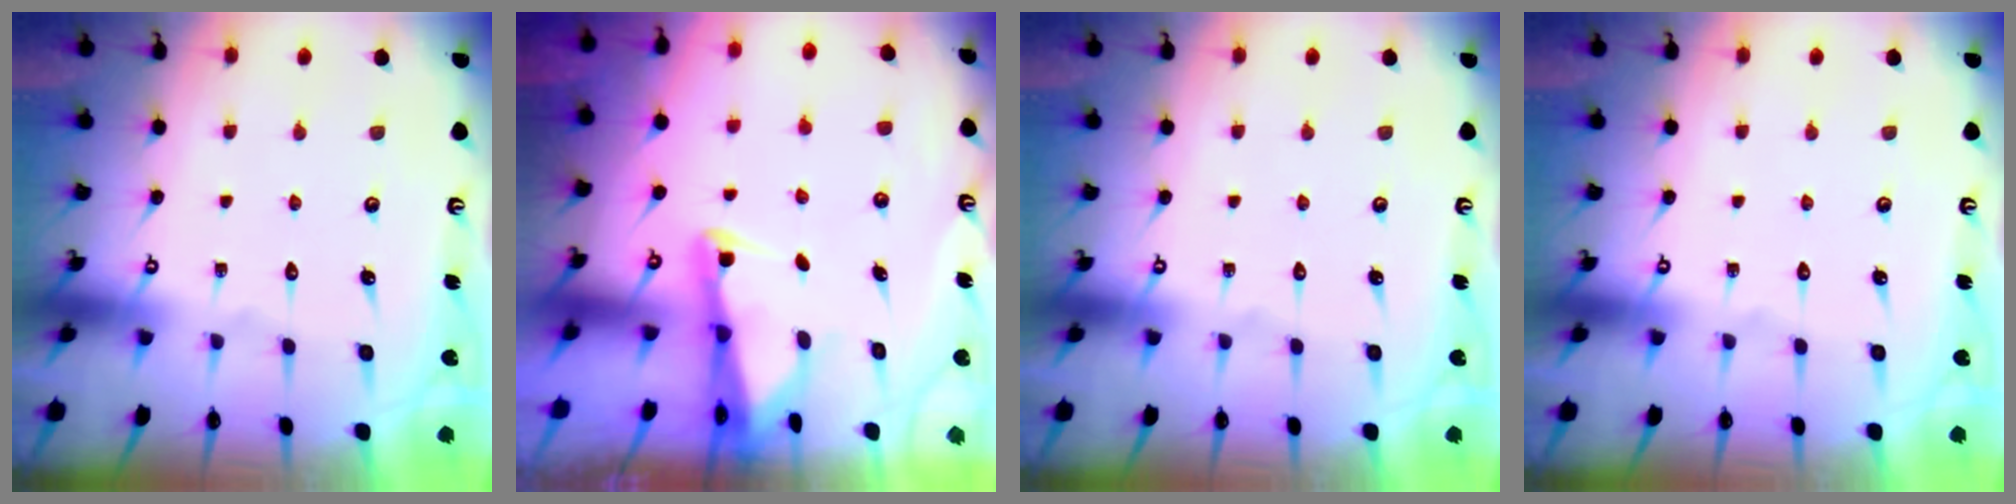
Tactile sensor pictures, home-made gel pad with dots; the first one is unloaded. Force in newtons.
{"total": 2.4, "press": 2.4, "slide": 0.3}
{"total": 0.0}
{"total": 0.0}